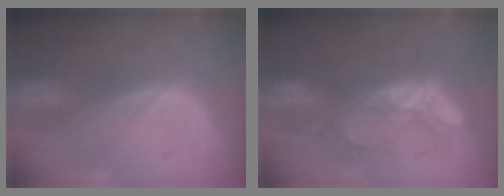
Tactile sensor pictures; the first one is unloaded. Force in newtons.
{"total": 9.5, "press": 8.5, "slide": 4.2}